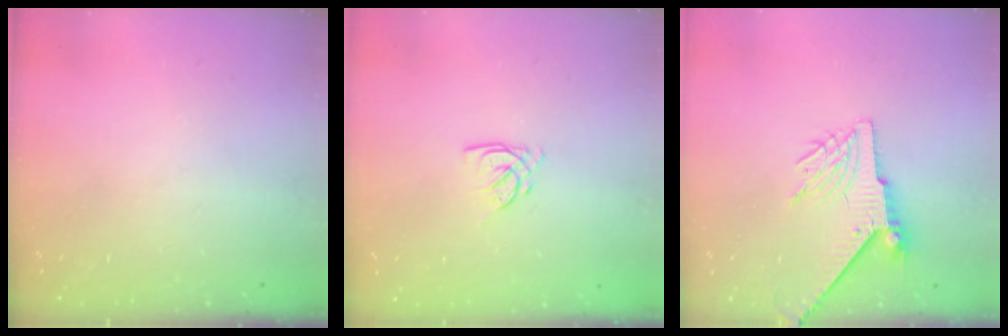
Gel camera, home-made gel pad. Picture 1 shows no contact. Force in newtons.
{"total": 4.2, "press": 4.2, "slide": 0.3}
{"total": 7.2, "press": 7.2, "slide": 1.0}